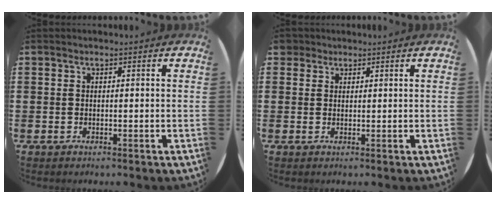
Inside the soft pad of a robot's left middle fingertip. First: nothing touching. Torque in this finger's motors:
{"motor_torque": [0.12, -0.07, -0.01, 0.01]}